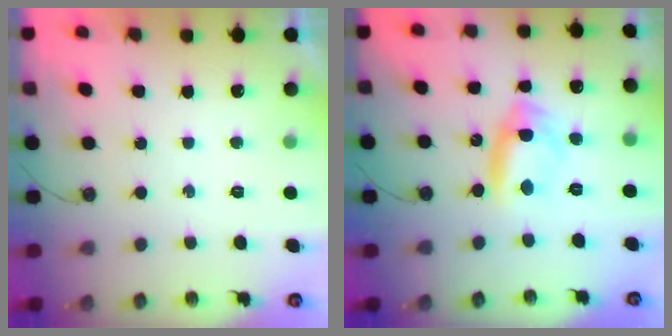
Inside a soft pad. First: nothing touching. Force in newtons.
{"total": 11.2, "press": 9.5, "slide": 5.8}